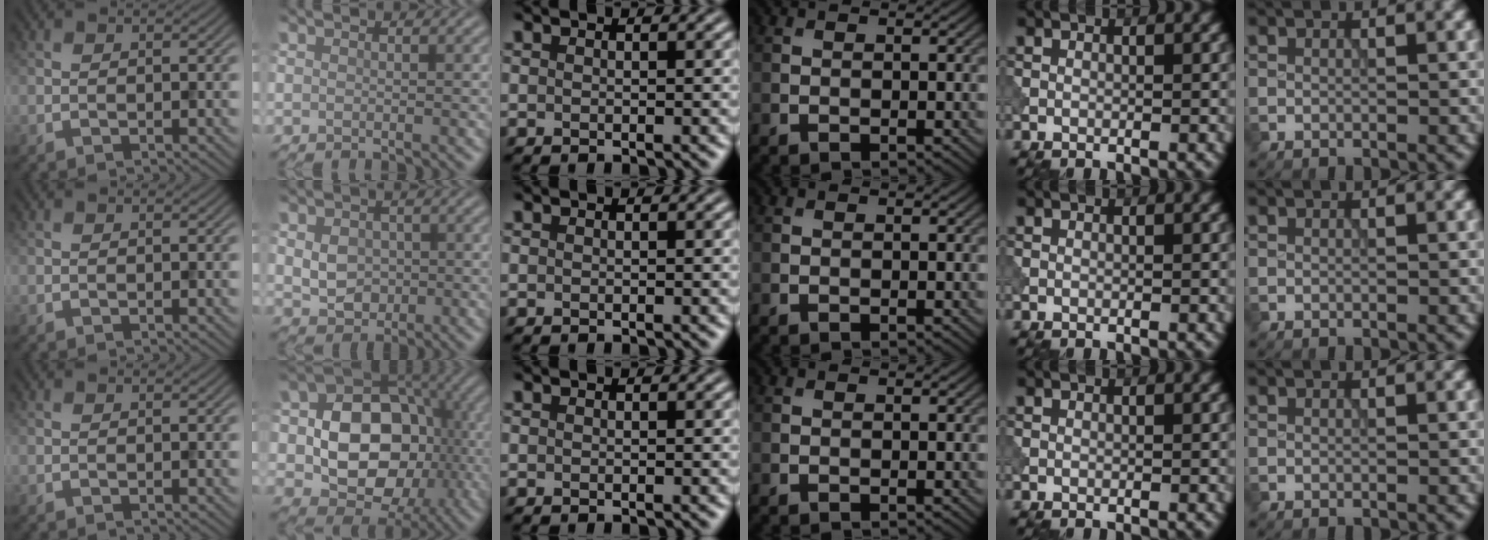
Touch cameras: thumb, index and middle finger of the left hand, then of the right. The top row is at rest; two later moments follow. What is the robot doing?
{"motion": "press", "object": "tv remote"}